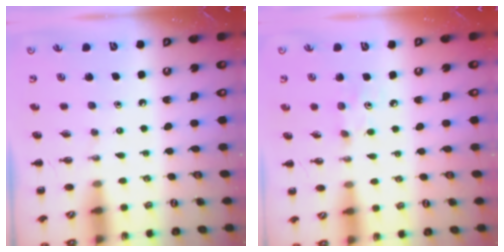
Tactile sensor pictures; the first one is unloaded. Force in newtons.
{"total": 3.5, "press": 3.4, "slide": 0.9}